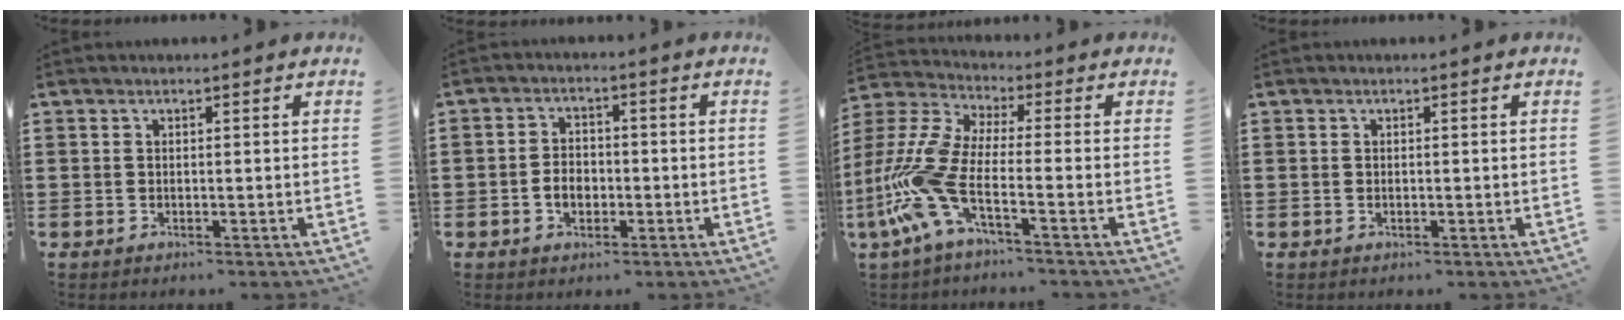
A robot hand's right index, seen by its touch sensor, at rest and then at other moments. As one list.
[{"total": 3.4, "force": [-1.0, 2.4, 2.1], "torque": [-0.044, 0.004, -0.020]}, {"total": 9.9, "force": [-4.2, 3.4, 8.3], "torque": [-0.230, -0.024, -0.092]}, {"total": 0.0}]